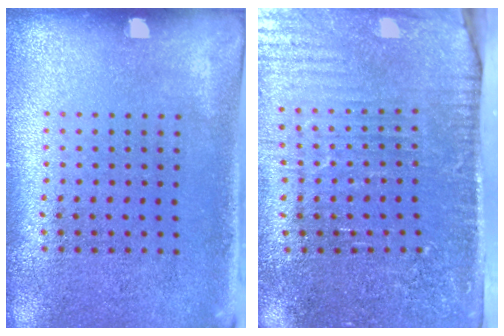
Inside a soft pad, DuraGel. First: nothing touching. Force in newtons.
{"total": 3.7, "press": 3.5, "slide": 1.2}